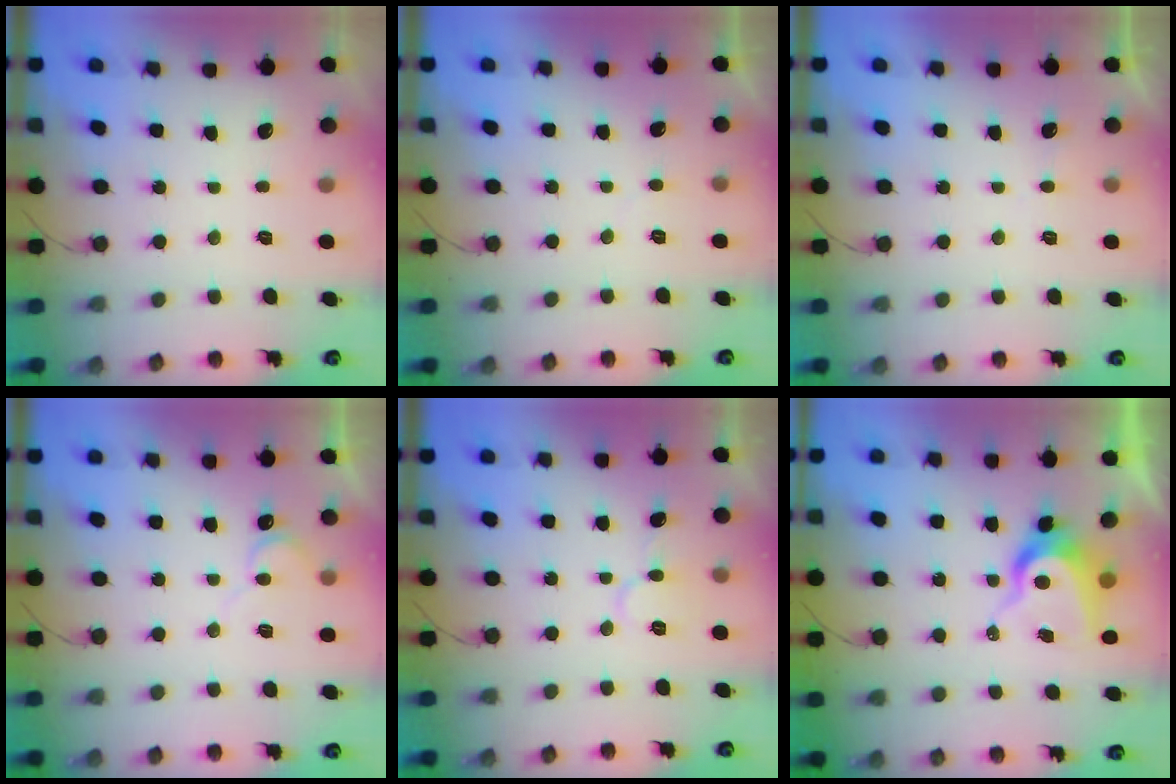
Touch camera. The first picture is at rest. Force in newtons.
{"total": 2.3, "press": 2.3, "slide": 0.2}
{"total": 3.9, "press": 3.9, "slide": 0.3}
{"total": 7.0, "press": 6.9, "slide": 0.7}
{"total": 6.0, "press": 6.0, "slide": 0.3}
{"total": 8.6, "press": 8.5, "slide": 0.9}